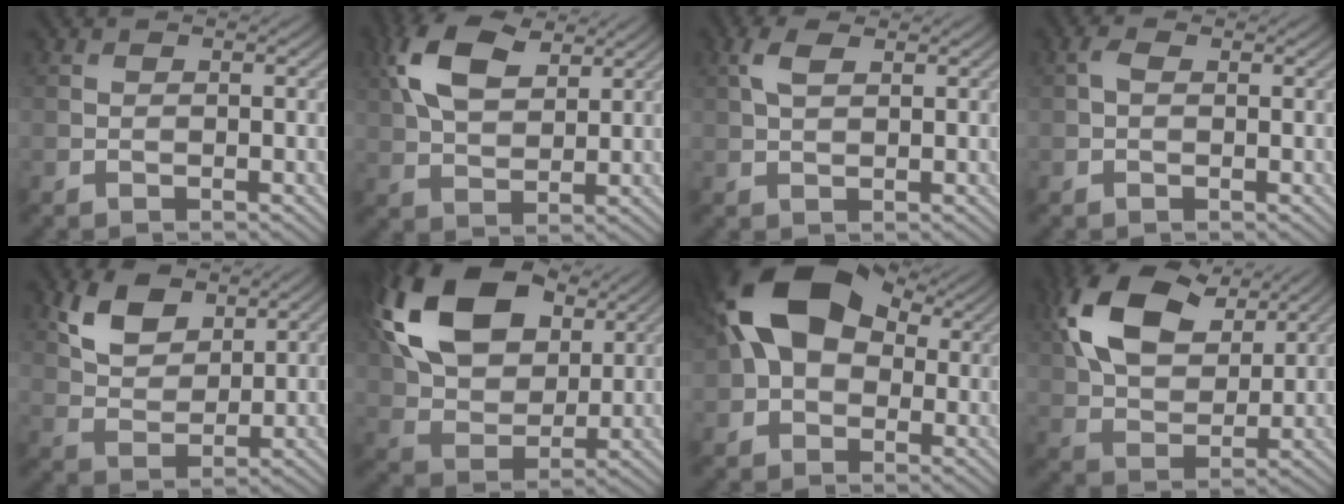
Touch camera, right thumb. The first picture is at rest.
{"total": 10.1, "force": [4.4, 5.4, 7.3], "torque": [-0.184, 0.018, 0.087]}
{"total": 3.2, "force": [1.4, 1.5, 2.4], "torque": [-0.064, 0.007, 0.027]}
{"total": 1.4, "force": [0.4, 0.9, 1.1], "torque": [-0.025, 0.005, 0.002]}
{"total": 6.5, "force": [3.8, 3.8, 3.7], "torque": [-0.081, -0.003, 0.074]}
{"total": 17.8, "force": [7.7, 10.9, 11.8], "torque": [-0.273, 0.030, 0.135]}
{"total": 15.3, "force": [3.8, 10.0, 11.0], "torque": [-0.199, 0.022, 0.055]}
{"total": 14.4, "force": [6.5, 8.2, 9.9], "torque": [-0.227, 0.021, 0.123]}